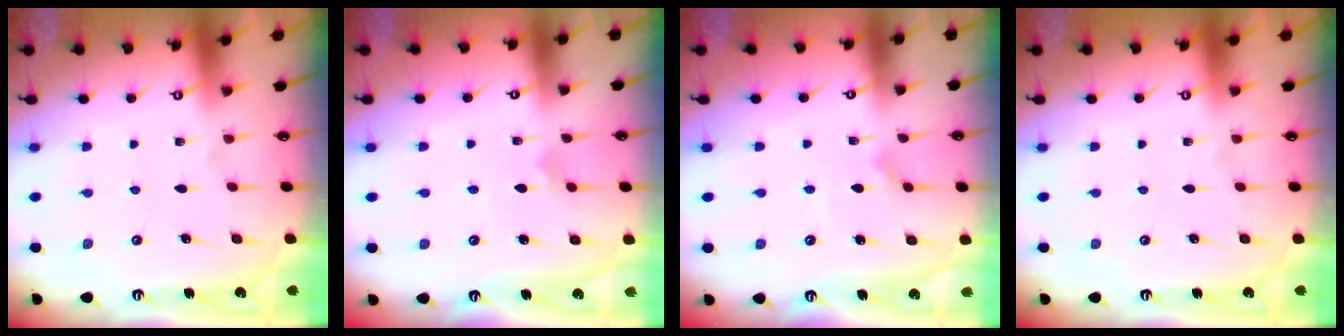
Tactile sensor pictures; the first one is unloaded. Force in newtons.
{"total": 2.9, "press": 2.9, "slide": 0.1}
{"total": 3.0, "press": 3.0, "slide": 0.3}
{"total": 0.0}